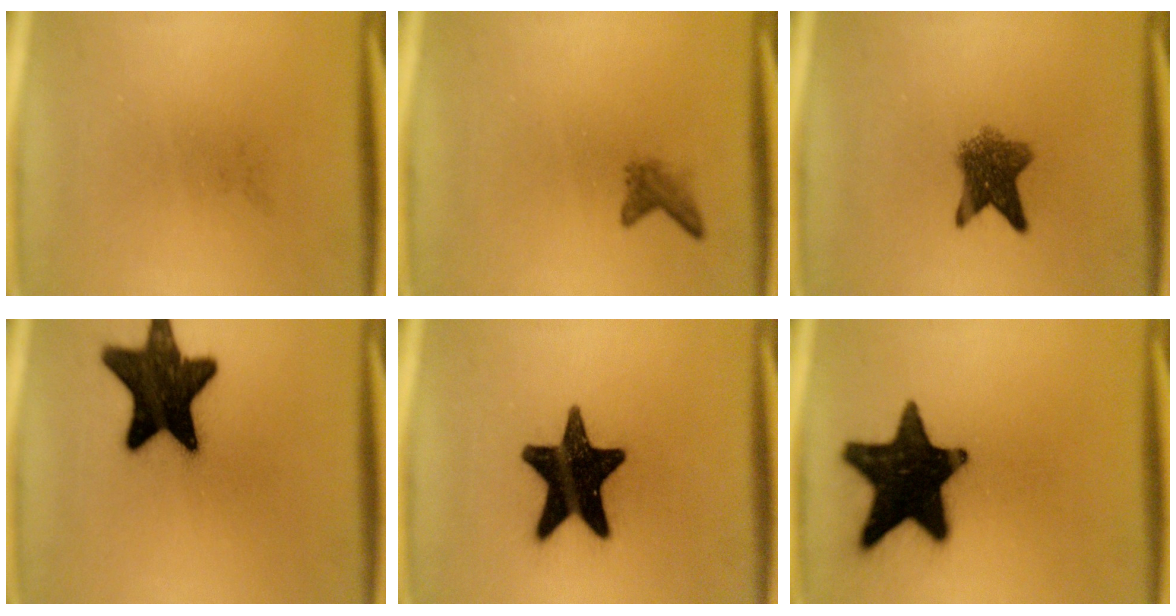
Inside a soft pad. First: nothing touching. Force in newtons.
{"total": 1.7}
{"total": 6.4}
{"total": 17.2}
{"total": 18.6}
{"total": 19.5}